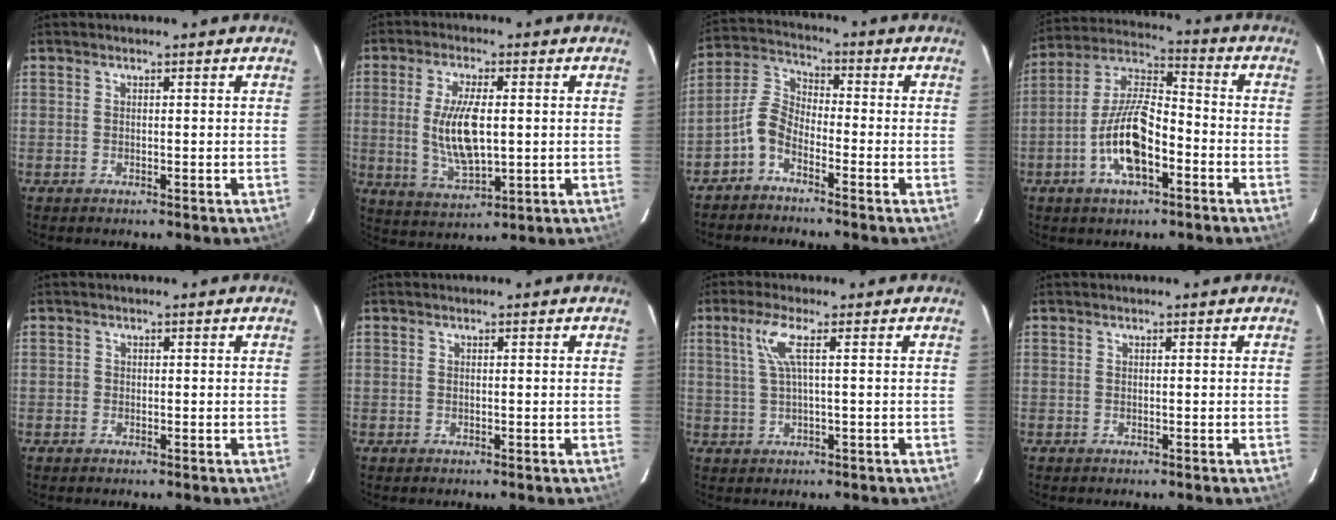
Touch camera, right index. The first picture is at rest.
{"total": 10.9, "force": [0.3, 4.3, 10.1], "torque": [-0.195, -0.007, 0.012]}
{"total": 5.6, "force": [-3.8, 2.7, 3.2], "torque": [-0.076, 0.019, -0.088]}
{"total": 13.1, "force": [-5.0, 5.0, 10.9], "torque": [-0.227, 0.005, -0.095]}
{"total": 0.7, "force": [-0.2, 0.7, 0.0], "torque": [0.002, 0.000, -0.004]}
{"total": 0.0}
{"total": 4.3, "force": [1.2, -0.3, 4.2], "torque": [-0.083, 0.003, 0.030]}
{"total": 0.0}